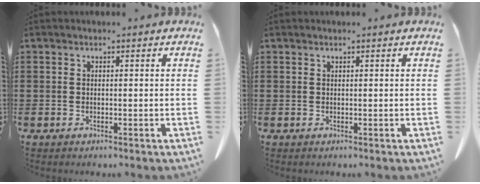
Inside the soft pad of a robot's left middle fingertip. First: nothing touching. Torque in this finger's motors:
{"motor_torque": [-0.66, 0.70, -0.08, -0.01]}